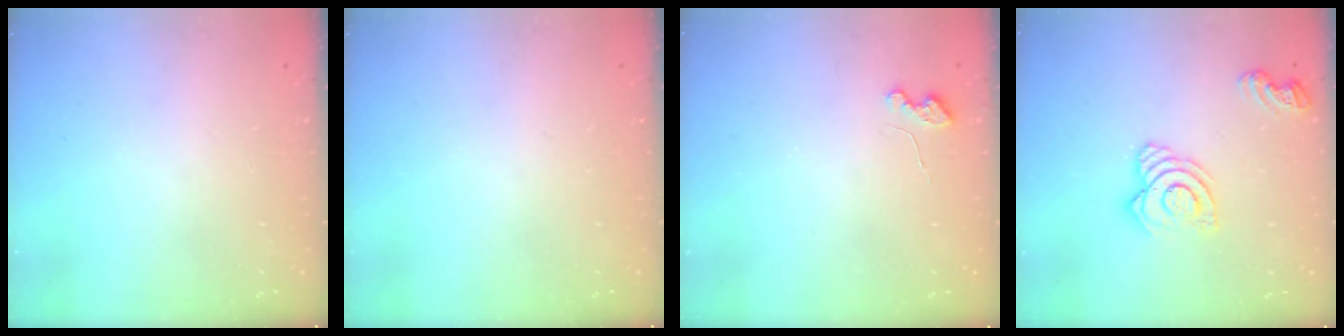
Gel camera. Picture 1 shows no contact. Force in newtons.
{"total": 0.0}
{"total": 3.6, "press": 3.5, "slide": 0.4}
{"total": 12.2, "press": 12.1, "slide": 1.5}